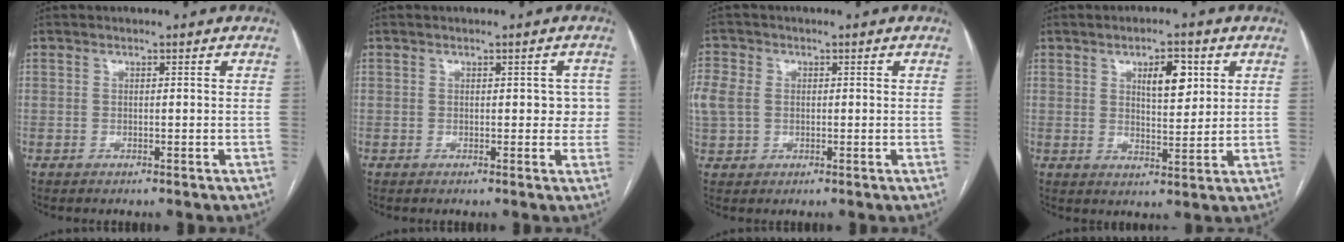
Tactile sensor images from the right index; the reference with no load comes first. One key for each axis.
{"total": 3.6, "fx": 0.4, "fy": 2.1, "fz": 2.8, "tx": -0.023, "ty": 0.018, "tz": 0.004}
{"total": 5.6, "fx": 0.6, "fy": 4.5, "fz": 3.2, "tx": -0.095, "ty": 0.016, "tz": 0.015}
{"total": 6.3, "fx": 2.6, "fy": 2.3, "fz": 5.3, "tx": -0.089, "ty": 0.003, "tz": 0.045}